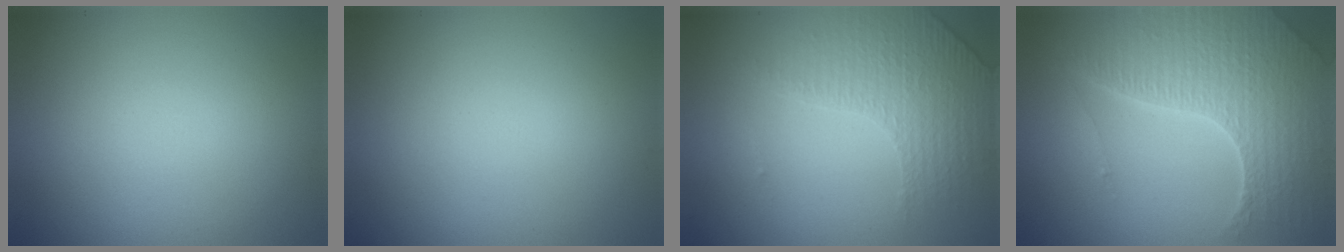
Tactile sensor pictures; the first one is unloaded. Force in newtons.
{"total": 0.0}
{"total": 4.4, "press": 2.8, "slide": 3.4}
{"total": 7.1, "press": 5.1, "slide": 5.0}